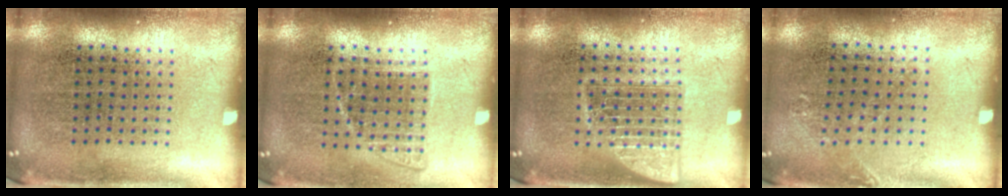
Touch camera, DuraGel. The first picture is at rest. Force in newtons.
{"total": 1.0, "press": 0.9, "slide": 0.4}
{"total": 2.3, "press": 2.3, "slide": 0.3}
{"total": 0.8, "press": 0.8, "slide": 0.2}